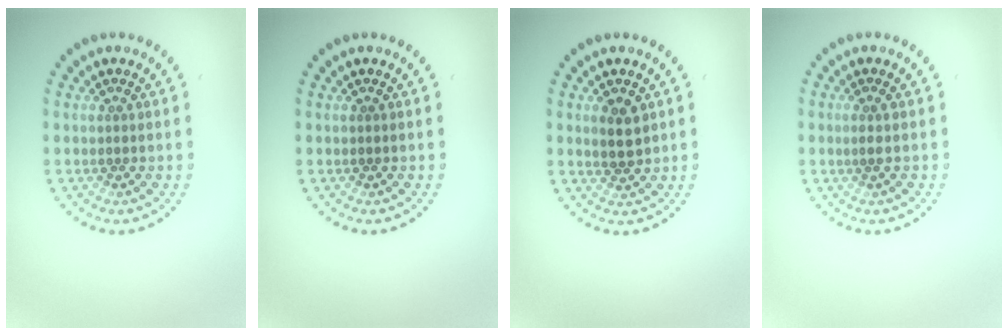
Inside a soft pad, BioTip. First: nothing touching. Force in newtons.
{"total": 0.0}
{"total": 2.2, "press": 2.1, "slide": 0.6}
{"total": 0.8, "press": 0.4, "slide": 0.6}